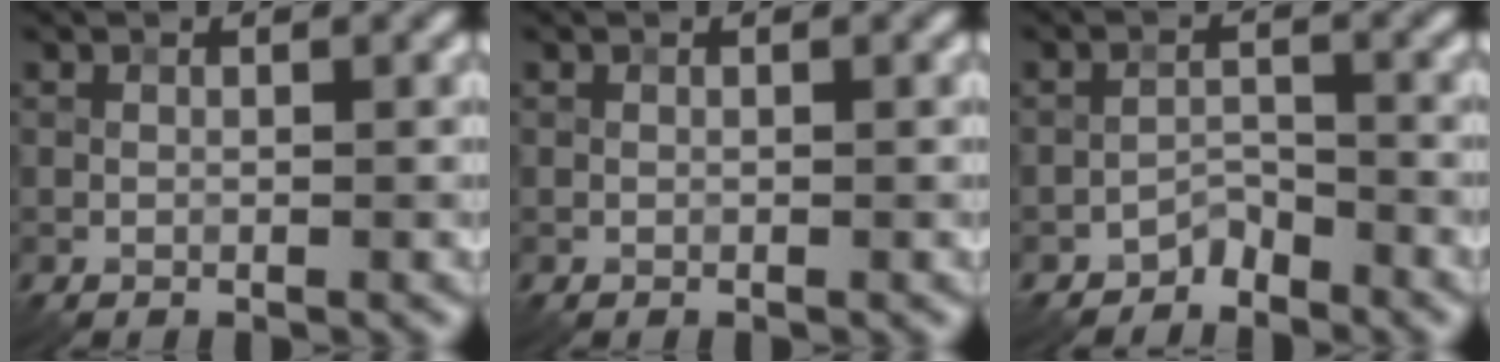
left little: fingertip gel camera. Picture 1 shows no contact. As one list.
[{"total": 0.0}, {"total": 2.0, "force": [-1.8, 0.7, 0.3], "torque": [0.000, 0.011, -0.037]}]